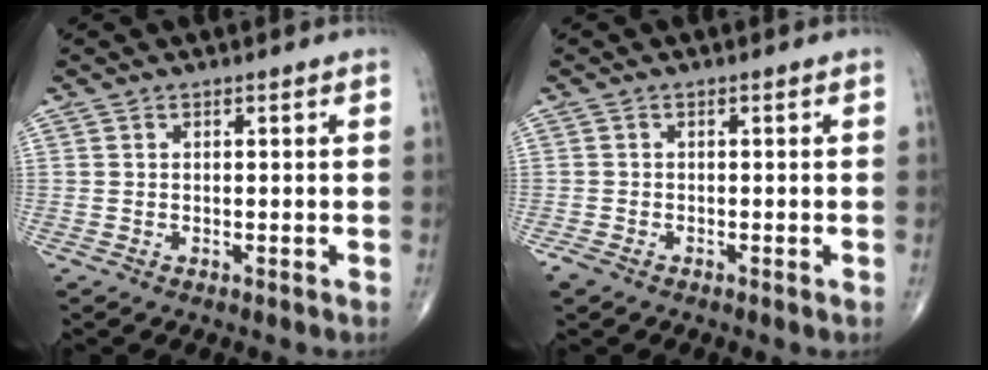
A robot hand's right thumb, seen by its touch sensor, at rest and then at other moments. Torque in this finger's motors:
{"motor_torque": [0.47, 0.27, 0.20, -0.52, 0.16]}